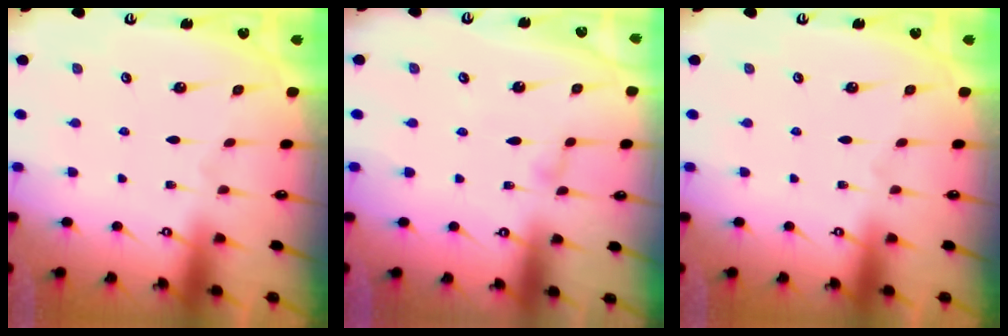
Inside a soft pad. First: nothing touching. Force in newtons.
{"total": 3.2, "press": 3.2, "slide": 0.3}
{"total": 0.0}